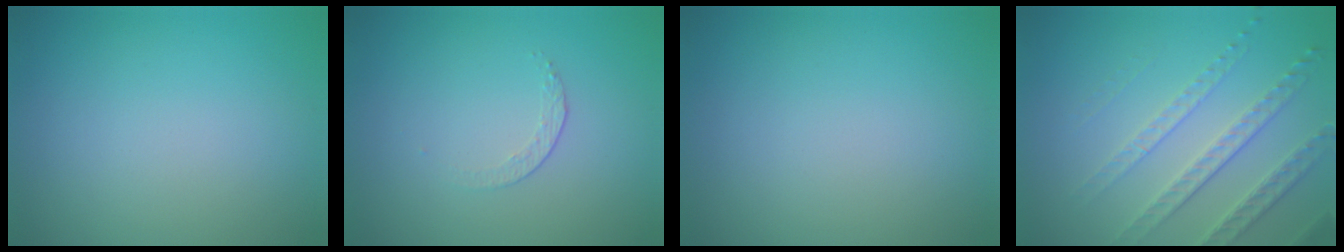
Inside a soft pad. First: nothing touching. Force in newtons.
{"total": 1.2, "press": 0.5, "slide": 1.1}
{"total": 0.0}
{"total": 3.4, "press": 3.1, "slide": 1.4}